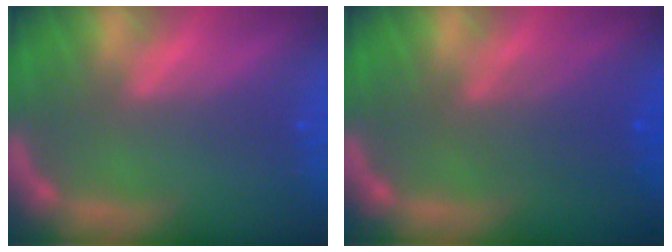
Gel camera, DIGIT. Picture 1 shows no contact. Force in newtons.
{"total": 4.1}